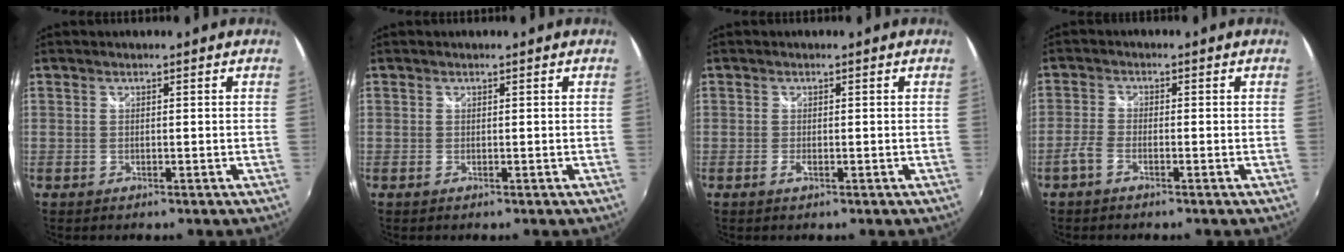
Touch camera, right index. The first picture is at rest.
{"total": 0.0}
{"total": 1.0, "force": [-0.5, 0.4, 0.8], "torque": [-0.015, -0.002, -0.009]}
{"total": 2.8, "force": [-1.9, 1.1, 1.8], "torque": [-0.053, 0.004, -0.043]}